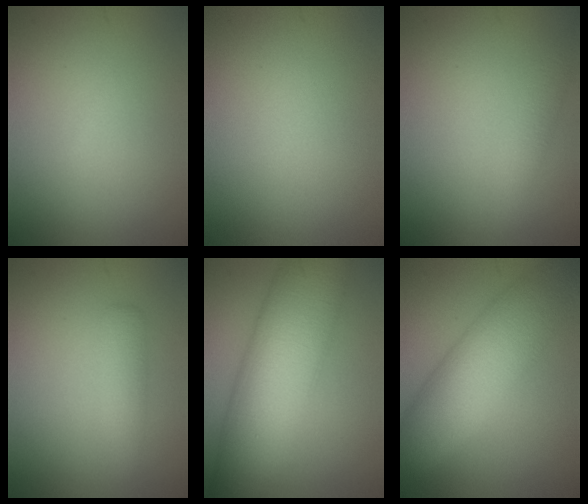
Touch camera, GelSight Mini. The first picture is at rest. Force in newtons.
{"total": 0.0}
{"total": 2.0, "press": 2.0, "slide": 0.1}
{"total": 2.2, "press": 2.2, "slide": 0.0}
{"total": 11.4, "press": 11.4, "slide": 0.2}
{"total": 8.7, "press": 8.7, "slide": 0.2}